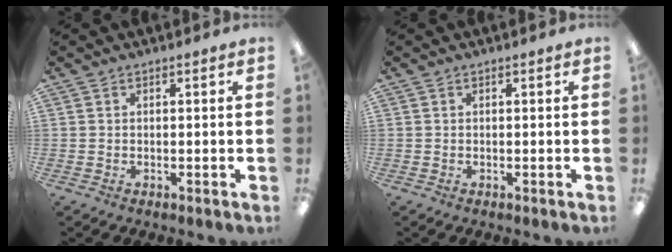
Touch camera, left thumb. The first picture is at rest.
{"total": 0.0}